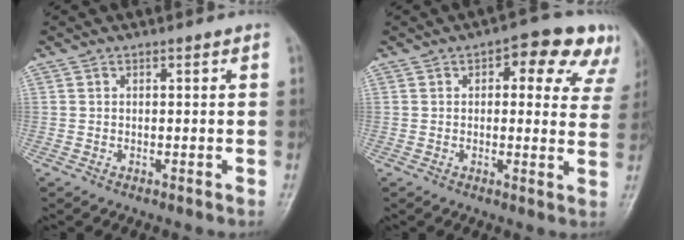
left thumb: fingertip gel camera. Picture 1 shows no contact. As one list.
[{"total": 12.6, "force": [6.4, 6.4, 8.7], "torque": [-0.047, -0.011, 0.061]}]